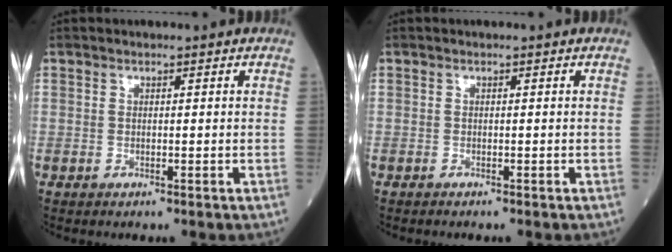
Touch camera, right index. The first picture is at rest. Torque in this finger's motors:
{"motor_torque": [-0.12, -0.06, 0.07, 0.01]}